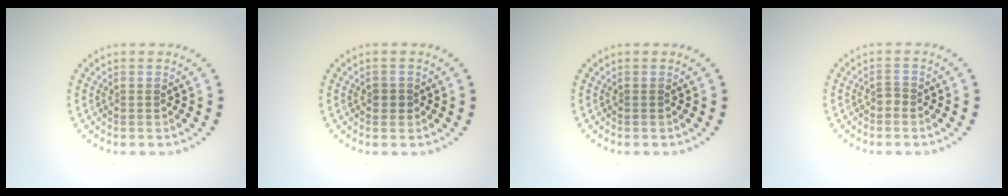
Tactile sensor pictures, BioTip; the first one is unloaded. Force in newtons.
{"total": 1.1, "press": 1.1, "slide": 0.3}
{"total": 0.0}
{"total": 0.9, "press": 0.6, "slide": 0.6}